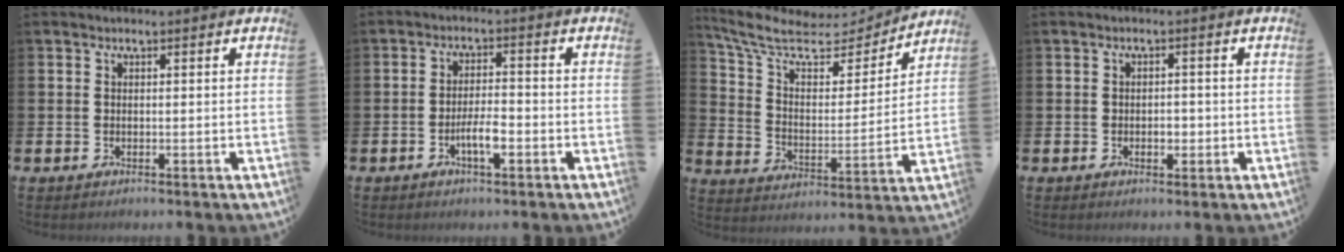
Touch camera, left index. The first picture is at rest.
{"total": 3.7, "force": [-1.4, 1.1, 3.2], "torque": [-0.049, 0.004, -0.028]}
{"total": 9.2, "force": [7.5, 3.7, 3.9], "torque": [-0.113, -0.045, 0.126]}
{"total": 1.7, "force": [-0.5, 1.3, 1.1], "torque": [0.002, -0.004, -0.016]}